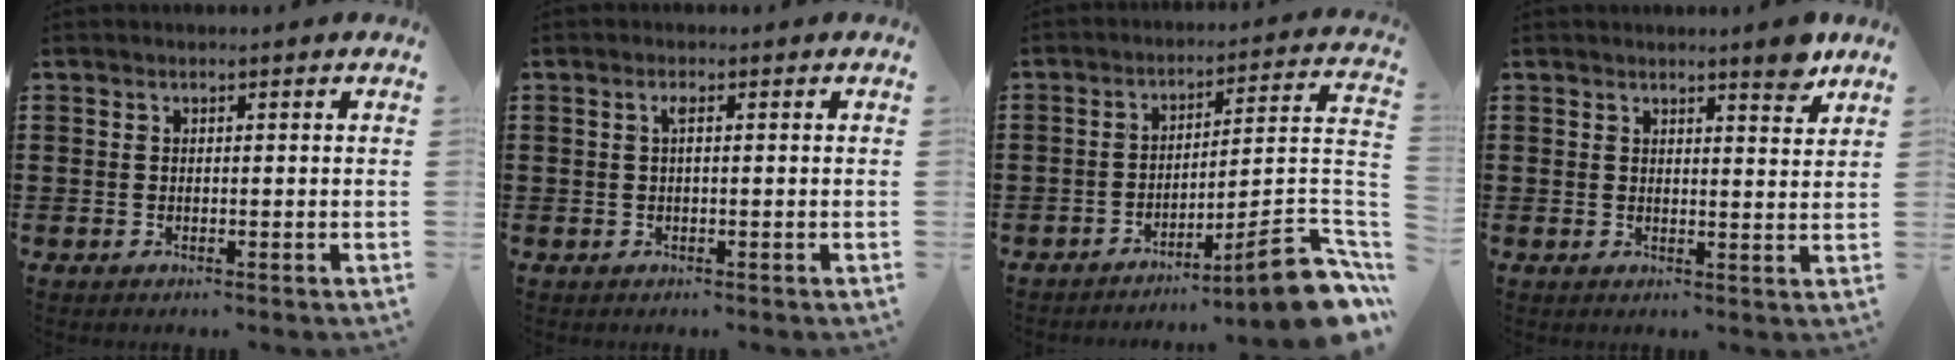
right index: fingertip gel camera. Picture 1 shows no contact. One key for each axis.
{"total": 1.2, "fx": 0.2, "fy": 0.2, "fz": 1.2, "tx": -0.025, "ty": 0.003, "tz": 0.002}
{"total": 10.7, "fx": -6.6, "fy": 1.2, "fz": 8.3, "tx": -0.110, "ty": 0.004, "tz": -0.121}
{"total": 3.7, "fx": 3.2, "fy": 0.4, "fz": 1.8, "tx": -0.026, "ty": -0.007, "tz": 0.054}